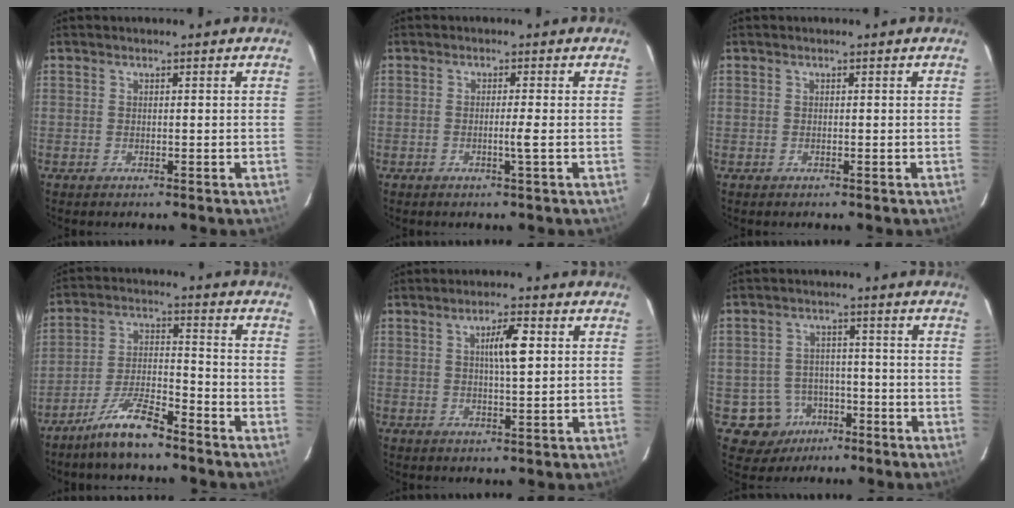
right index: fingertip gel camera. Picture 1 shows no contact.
{"total": 1.9, "force": [-0.6, -0.4, 1.8], "torque": [-0.034, -0.002, -0.011]}
{"total": 0.0}
{"total": 9.3, "force": [-7.2, 1.7, 5.7], "torque": [-0.117, -0.006, -0.137]}
{"total": 5.3, "force": [1.3, 0.8, 5.1], "torque": [-0.091, 0.008, 0.023]}
{"total": 7.3, "force": [-3.1, 6.6, 0.9], "torque": [-0.015, 0.010, -0.038]}